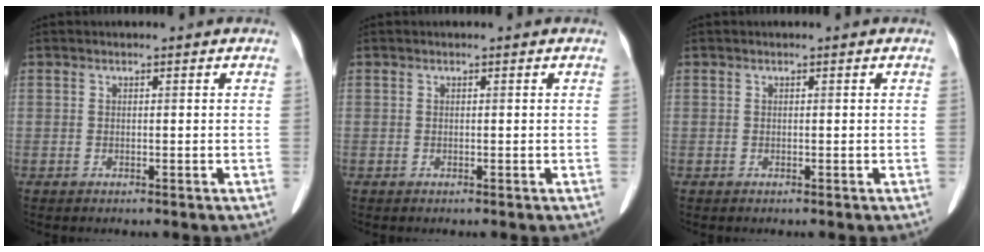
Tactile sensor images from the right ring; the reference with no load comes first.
{"total": 0.0}
{"total": 0.0}